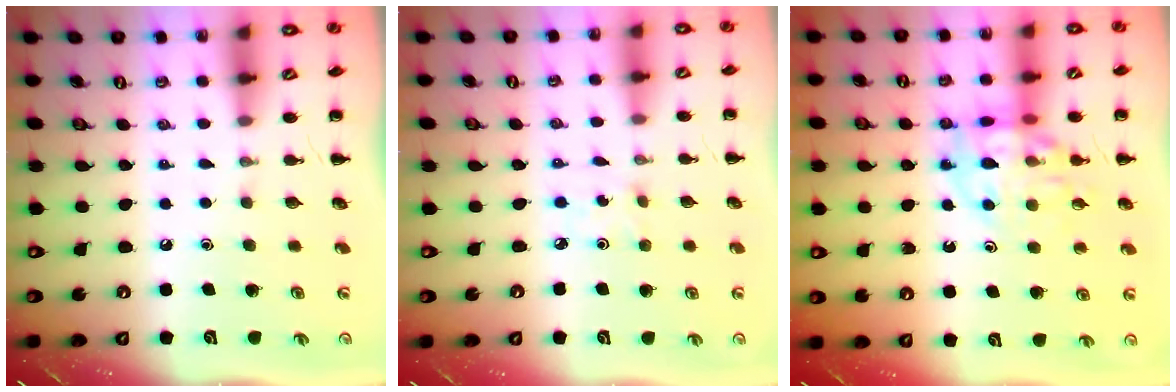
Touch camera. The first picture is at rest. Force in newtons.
{"total": 1.2, "press": 1.1, "slide": 0.4}
{"total": 13.2, "press": 13.0, "slide": 2.6}